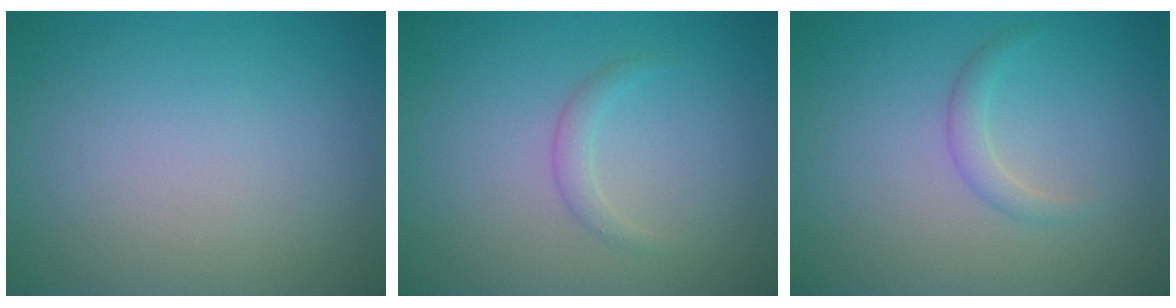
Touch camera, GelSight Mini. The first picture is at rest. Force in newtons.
{"total": 1.2, "press": 1.2, "slide": 0.0}
{"total": 1.3, "press": 1.3, "slide": 0.1}